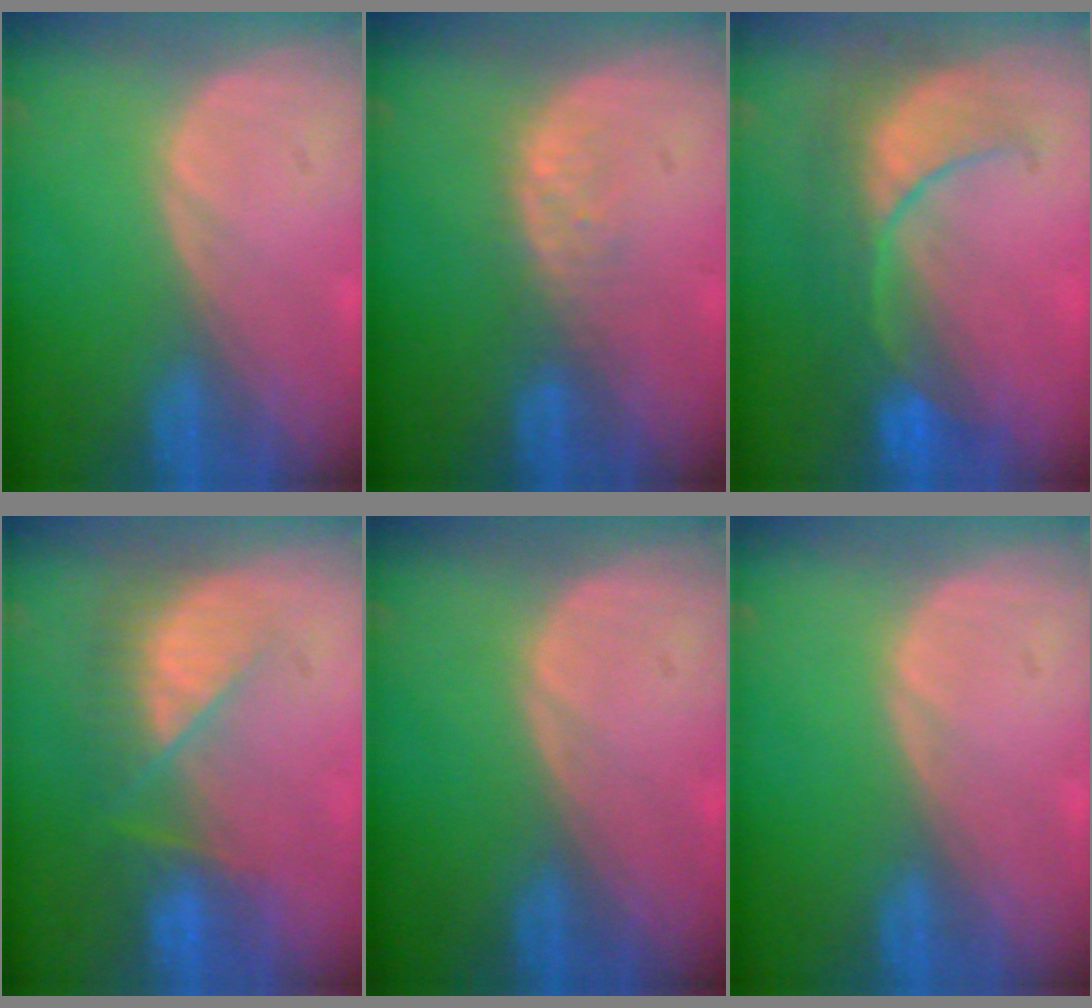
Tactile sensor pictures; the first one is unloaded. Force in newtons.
{"total": 2.8, "press": 2.8, "slide": 0.3}
{"total": 8.1, "press": 8.1, "slide": 0.7}
{"total": 7.8, "press": 7.1, "slide": 3.1}
{"total": 0.0}
{"total": 0.0}